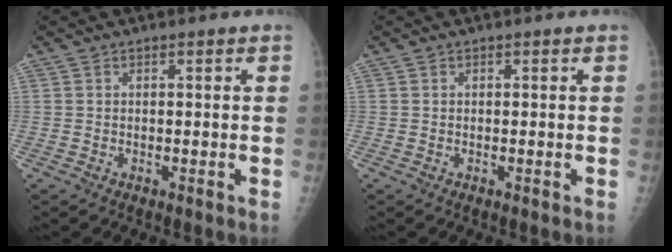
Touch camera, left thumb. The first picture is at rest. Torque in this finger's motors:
{"motor_torque": [0.00, 0.00, 0.00, 0.00, 0.00]}